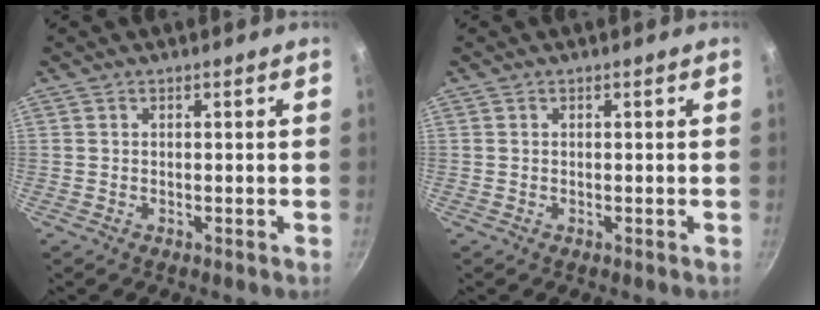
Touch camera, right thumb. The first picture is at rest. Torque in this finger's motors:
{"motor_torque": [0.13, -0.09, 0.31, 0.04, -0.02]}